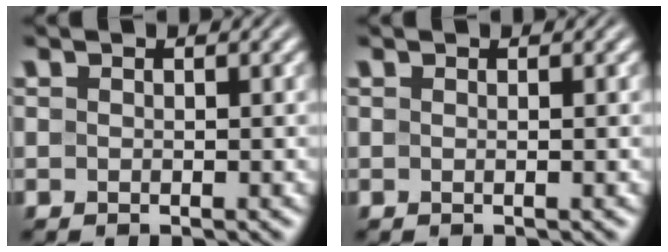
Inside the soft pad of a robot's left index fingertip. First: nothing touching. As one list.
[{"total": 0.6, "force": [0.0, 0.2, 0.6], "torque": [-0.005, 0.003, -0.002]}]